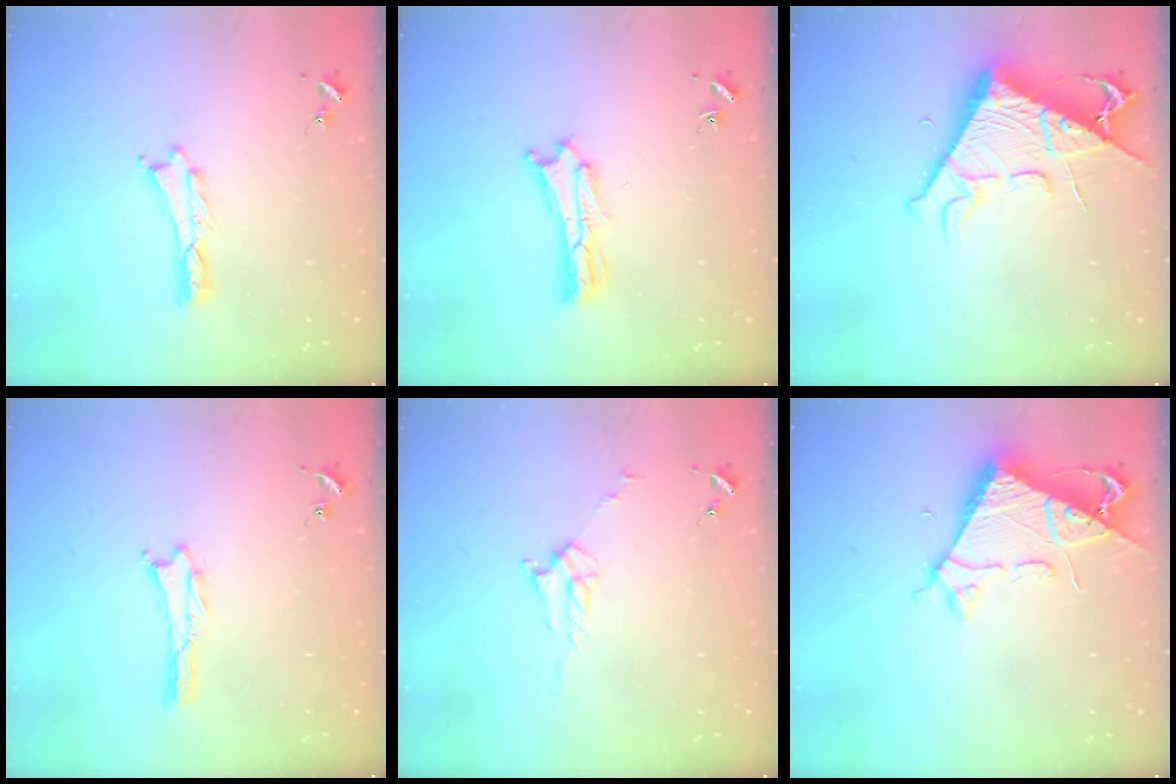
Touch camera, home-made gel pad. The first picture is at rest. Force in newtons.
{"total": 2.5, "press": 2.5, "slide": 0.2}
{"total": 10.4, "press": 10.4, "slide": 1.0}
{"total": 0.0}
{"total": 2.7, "press": 2.7, "slide": 0.3}
{"total": 6.8, "press": 6.7, "slide": 0.6}